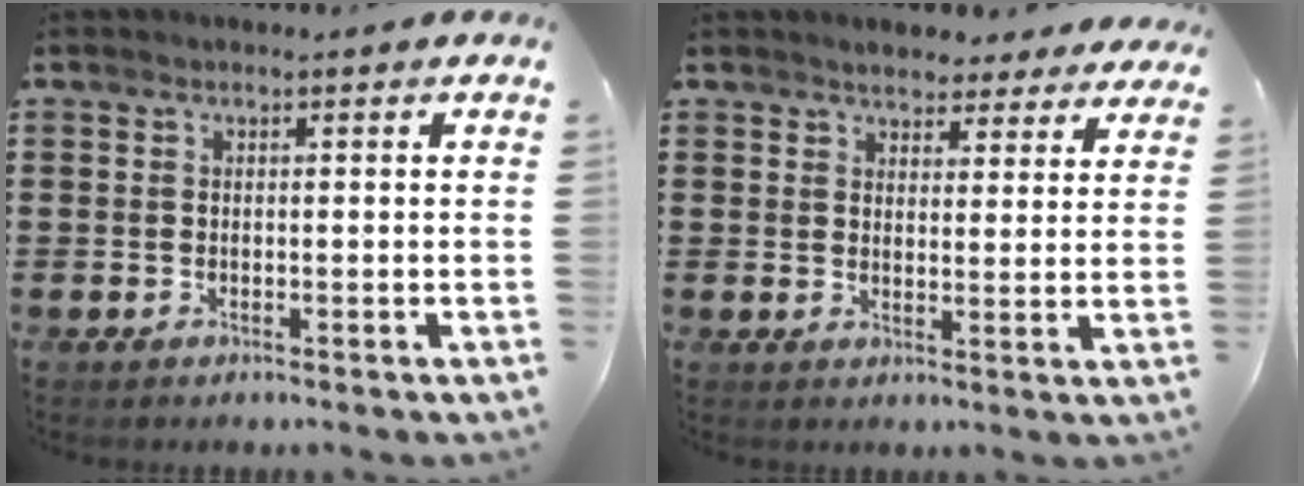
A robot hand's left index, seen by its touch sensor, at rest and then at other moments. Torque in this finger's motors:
{"motor_torque": [1.27, -0.87, 0.27, 0.03]}